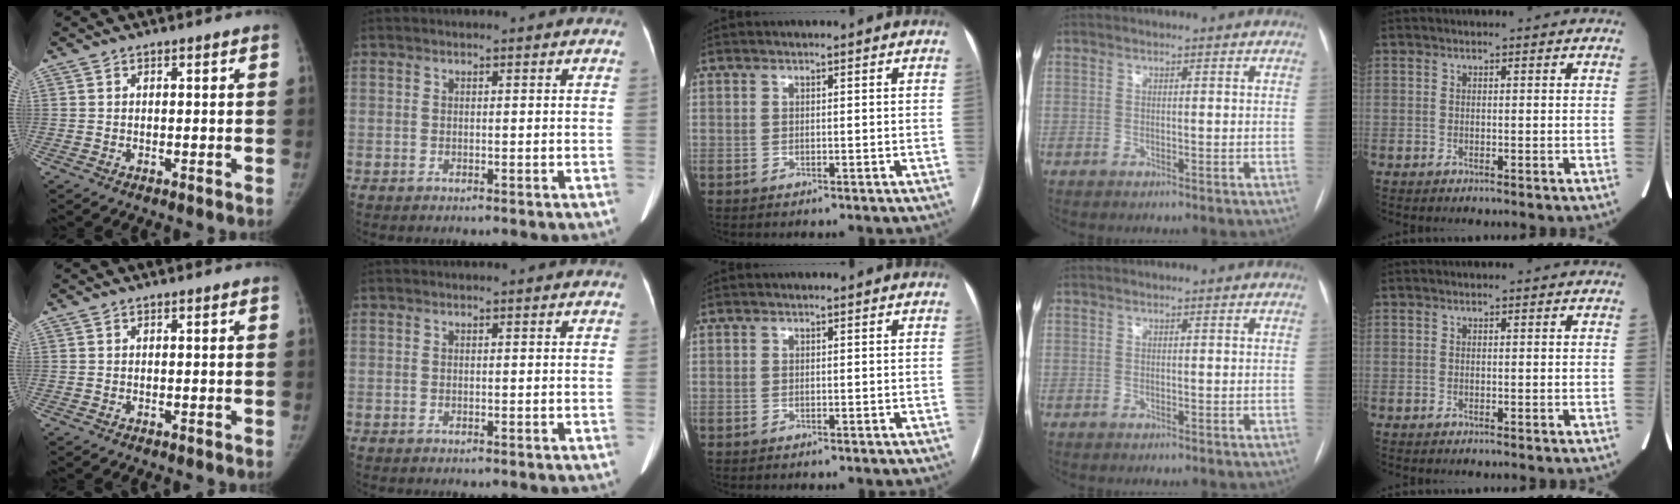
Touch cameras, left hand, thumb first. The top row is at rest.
{}